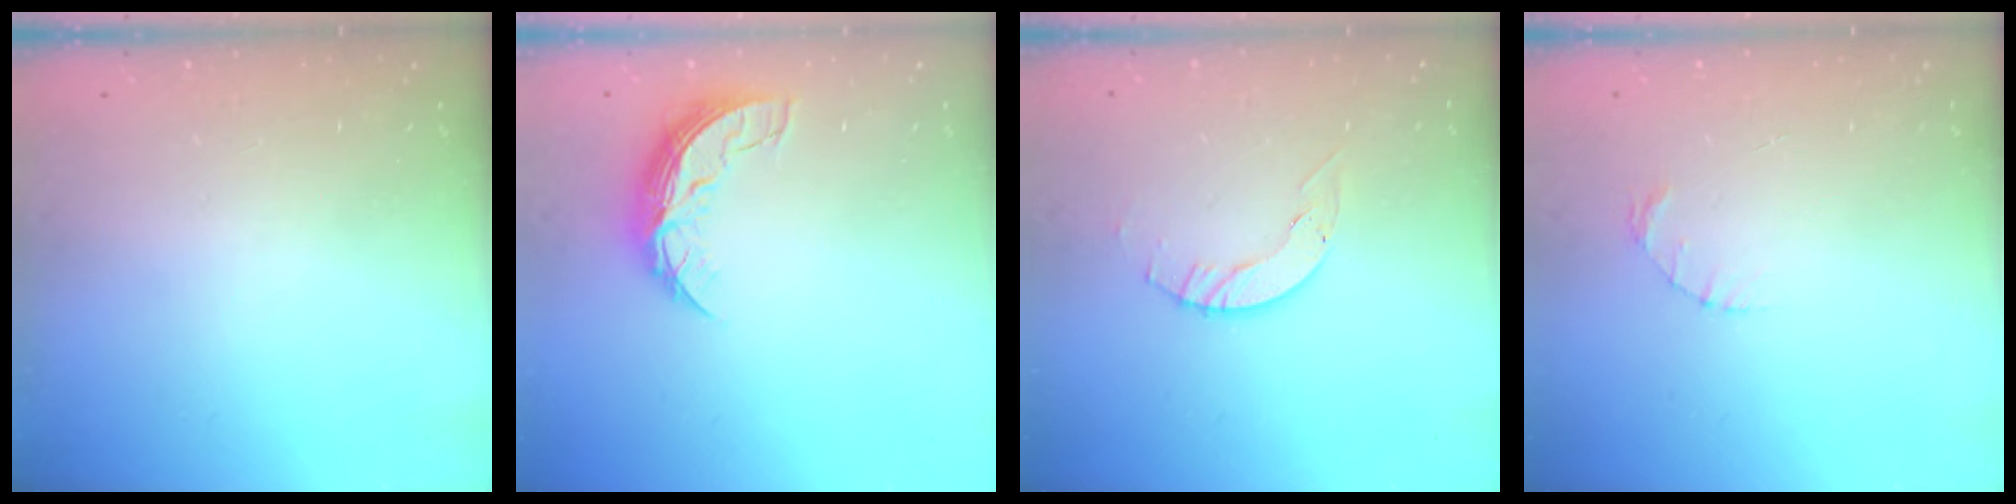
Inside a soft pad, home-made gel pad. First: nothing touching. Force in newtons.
{"total": 8.0, "press": 8.0, "slide": 0.5}
{"total": 3.9, "press": 3.9, "slide": 0.4}
{"total": 1.4, "press": 1.4, "slide": 0.2}